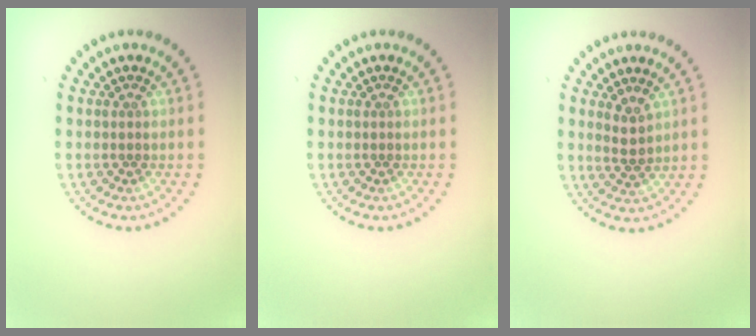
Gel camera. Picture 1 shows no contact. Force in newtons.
{"total": 0.0}
{"total": 1.7, "press": 1.5, "slide": 0.8}